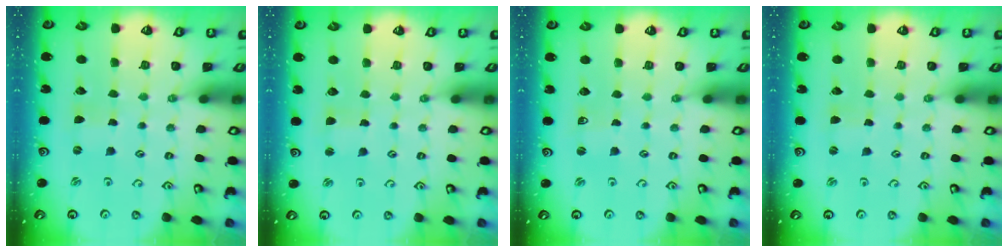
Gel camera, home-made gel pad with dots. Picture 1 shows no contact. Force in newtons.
{"total": 2.1, "press": 2.0, "slide": 0.3}
{"total": 1.2, "press": 1.2, "slide": 0.0}
{"total": 1.3, "press": 1.2, "slide": 0.2}